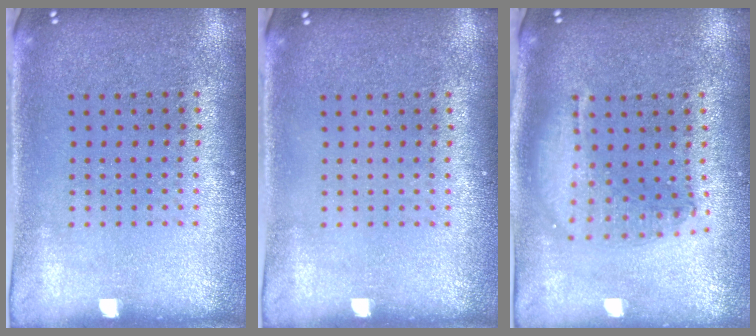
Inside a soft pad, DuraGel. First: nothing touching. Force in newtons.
{"total": 0.0}
{"total": 1.8, "press": 1.5, "slide": 0.9}